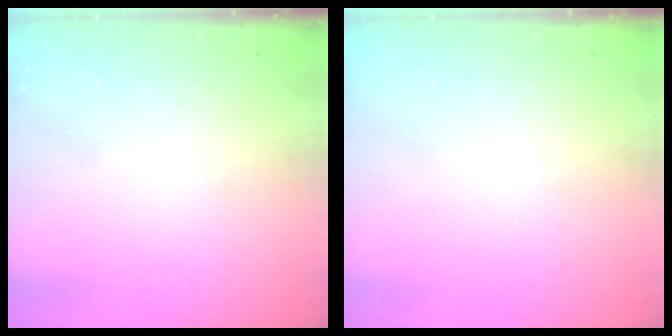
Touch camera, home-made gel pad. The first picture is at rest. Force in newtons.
{"total": 0.0}